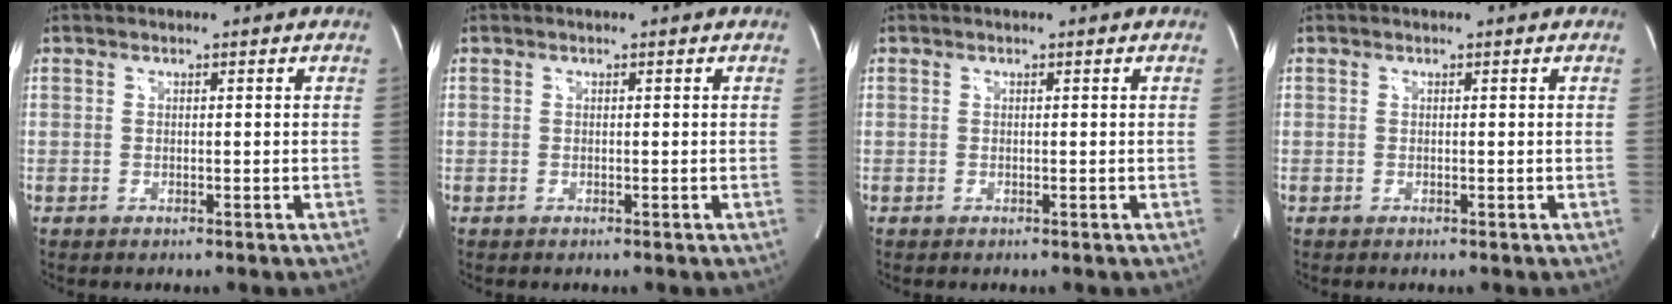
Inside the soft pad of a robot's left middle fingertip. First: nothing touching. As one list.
[{"total": 0.0}, {"total": 0.0}, {"total": 0.0}]